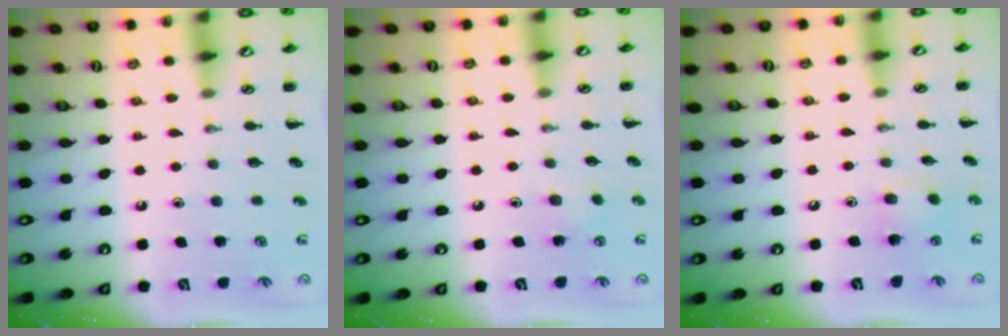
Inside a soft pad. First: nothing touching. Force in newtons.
{"total": 3.0, "press": 2.9, "slide": 0.9}
{"total": 6.7, "press": 6.4, "slide": 1.7}